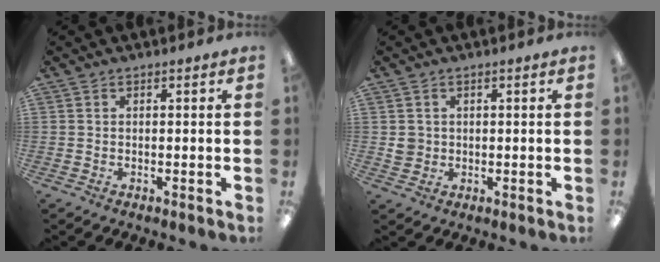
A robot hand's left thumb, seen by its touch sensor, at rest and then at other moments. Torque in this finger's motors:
{"motor_torque": [0.48, 0.42, 0.42, -0.27, -0.03]}